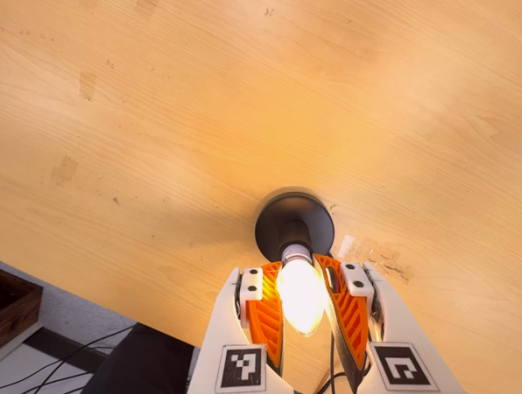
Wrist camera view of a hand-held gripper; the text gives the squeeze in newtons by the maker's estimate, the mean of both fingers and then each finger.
{"total": 32.4, "left": 37.0, "right": 27.9}